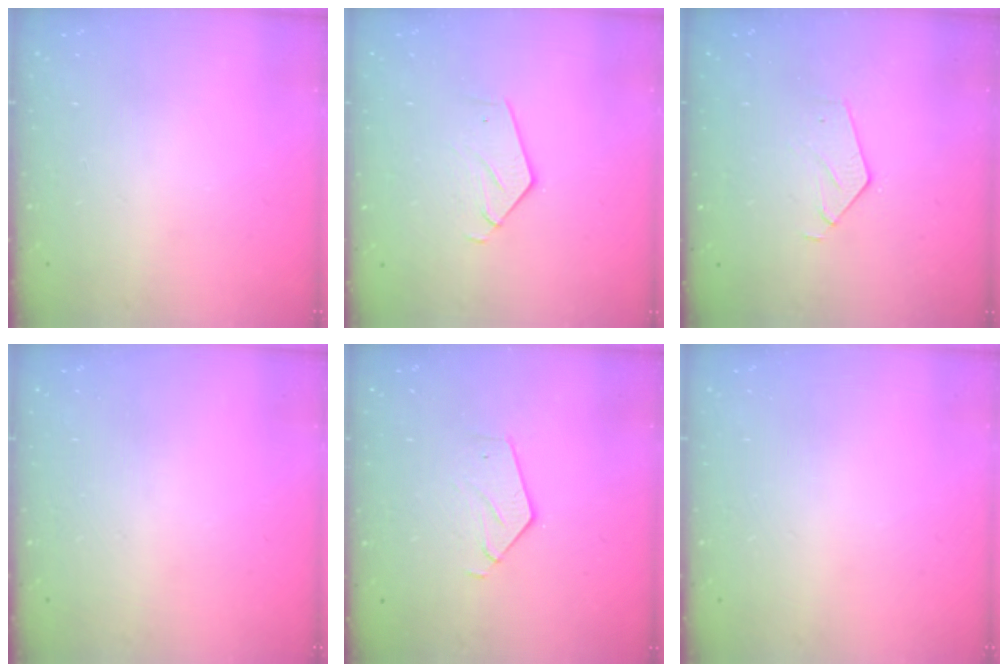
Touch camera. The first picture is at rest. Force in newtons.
{"total": 2.9, "press": 2.9, "slide": 0.2}
{"total": 3.1, "press": 3.1, "slide": 0.2}
{"total": 0.0}
{"total": 3.8, "press": 3.8, "slide": 0.3}
{"total": 0.0}